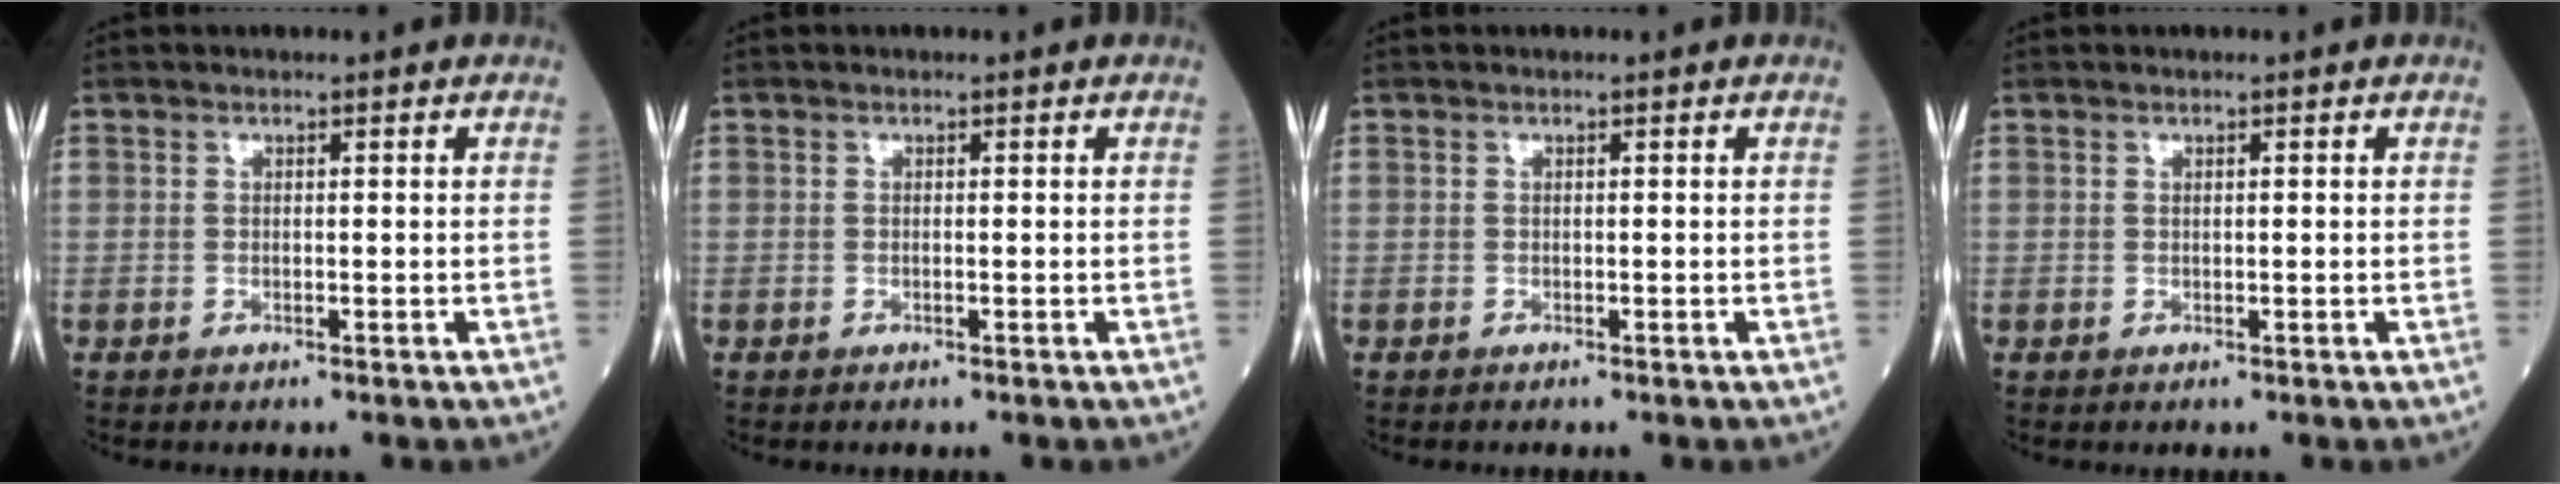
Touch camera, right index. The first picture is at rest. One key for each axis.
{"total": 0.0}
{"total": 0.0}
{"total": 0.0}